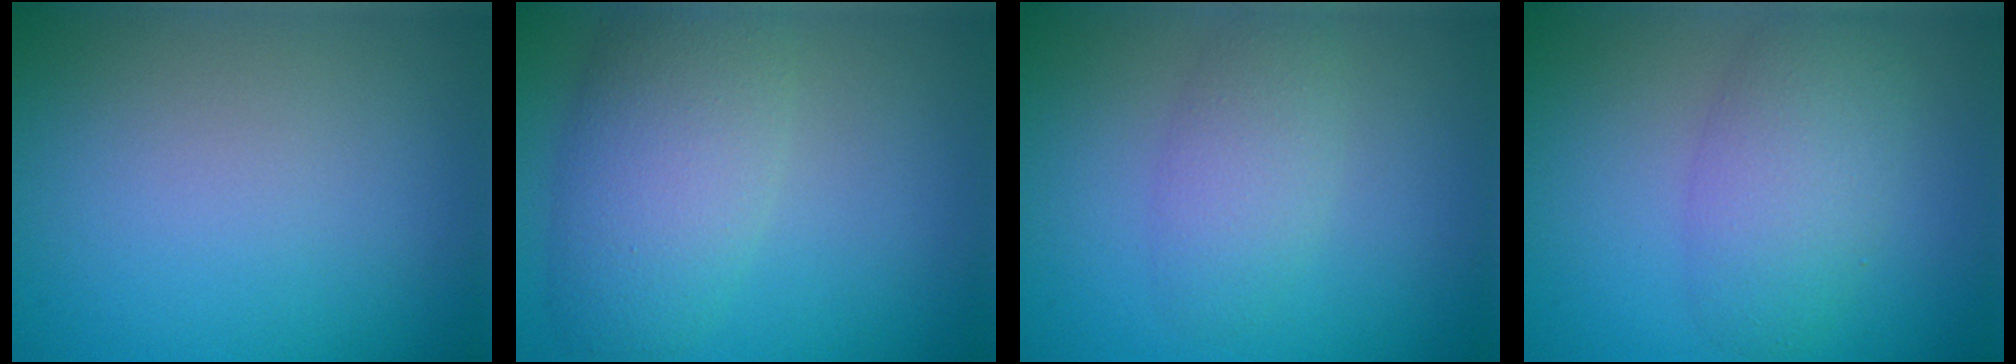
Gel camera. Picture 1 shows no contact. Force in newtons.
{"total": 6.1, "press": 6.1, "slide": 0.3}
{"total": 2.7, "press": 2.7, "slide": 0.1}
{"total": 4.3, "press": 4.3, "slide": 0.1}